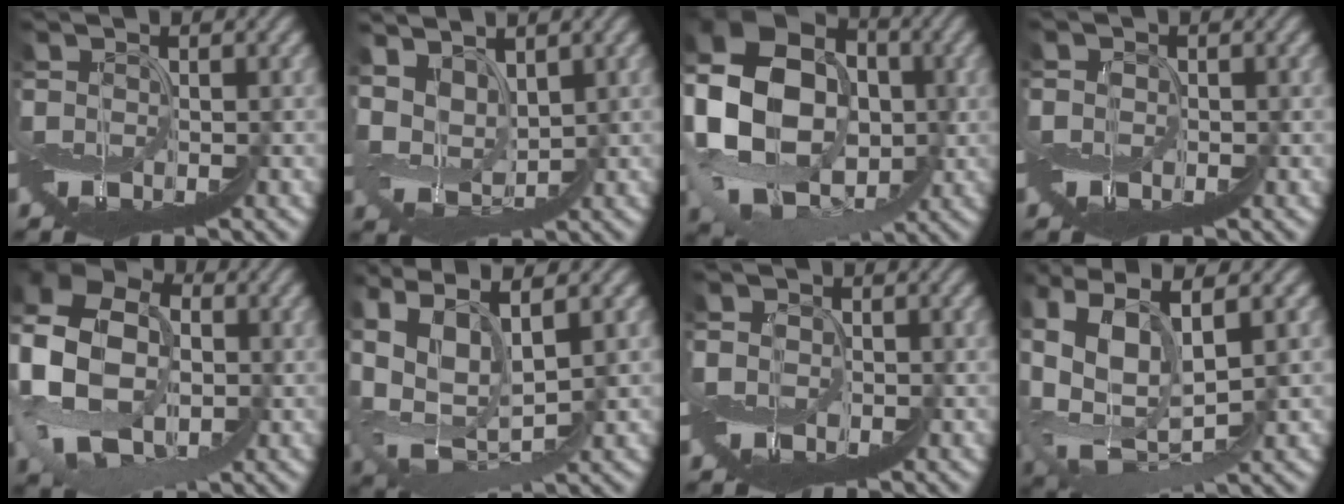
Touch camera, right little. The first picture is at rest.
{"total": 3.0, "force": [2.5, 1.1, 1.2], "torque": [-0.026, 0.016, 0.044]}
{"total": 10.5, "force": [0.0, 8.4, 6.3], "torque": [-0.141, 0.017, -0.007]}
{"total": 1.7, "force": [-0.4, 1.4, 0.9], "torque": [0.009, 0.004, -0.014]}
{"total": 8.5, "force": [-0.2, 6.7, 5.2], "torque": [-0.134, 0.010, -0.016]}
{"total": 5.2, "force": [2.5, 1.2, 4.4], "torque": [-0.116, 0.021, 0.044]}
{"total": 2.7, "force": [-0.4, 2.3, 1.4], "torque": [0.004, 0.008, -0.029]}
{"total": 8.5, "force": [3.0, 3.9, 6.9], "torque": [-0.163, 0.008, 0.072]}